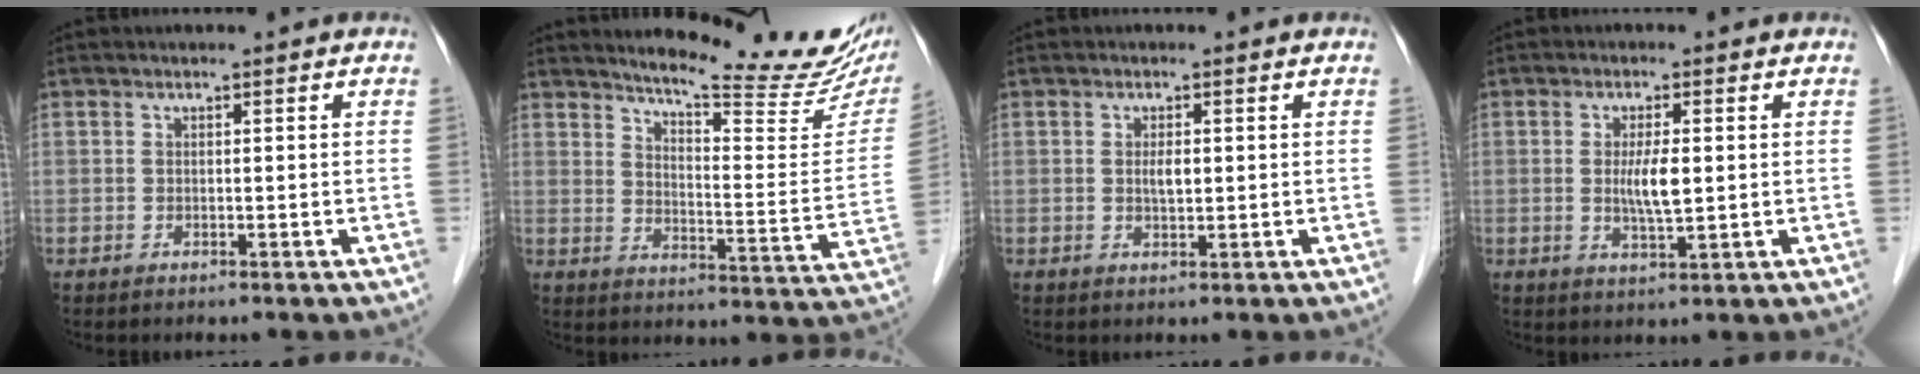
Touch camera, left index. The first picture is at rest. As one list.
[{"total": 19.2, "force": [16.8, 2.1, 9.1], "torque": [-0.121, -0.071, 0.207]}, {"total": 1.7, "force": [0.0, 0.6, 1.6], "torque": [-0.030, -0.003, 0.002]}, {"total": 4.3, "force": [0.0, 0.8, 4.2], "torque": [-0.080, -0.008, 0.001]}]